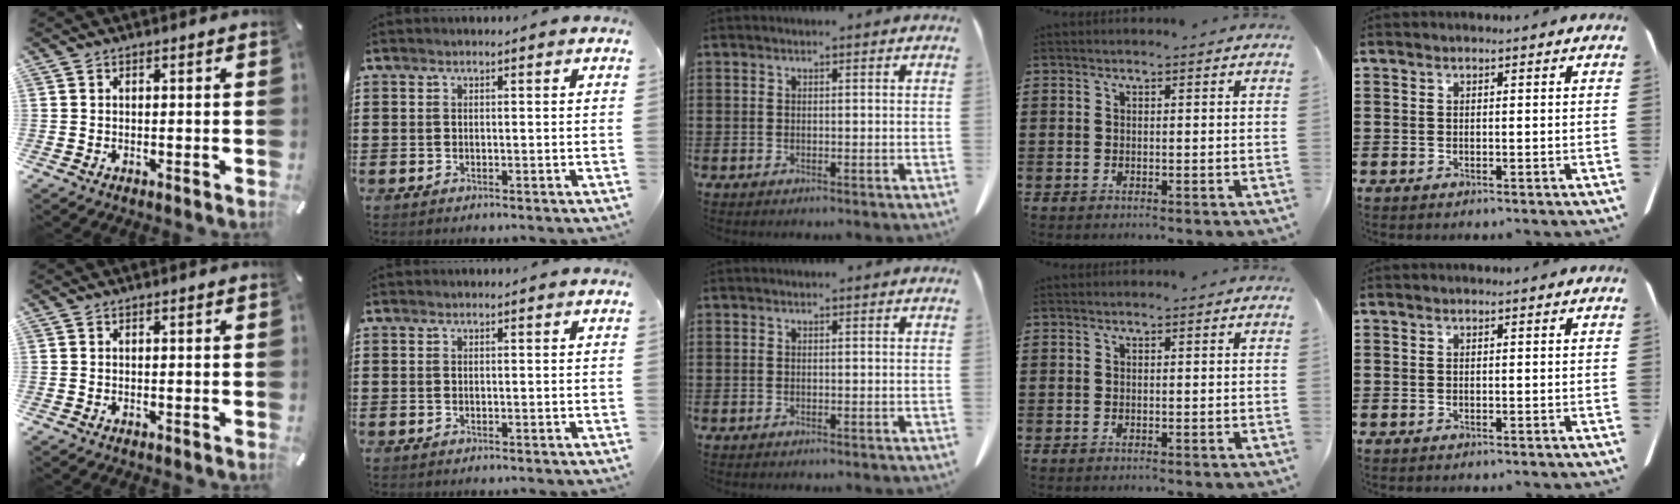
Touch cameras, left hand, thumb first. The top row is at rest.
{}